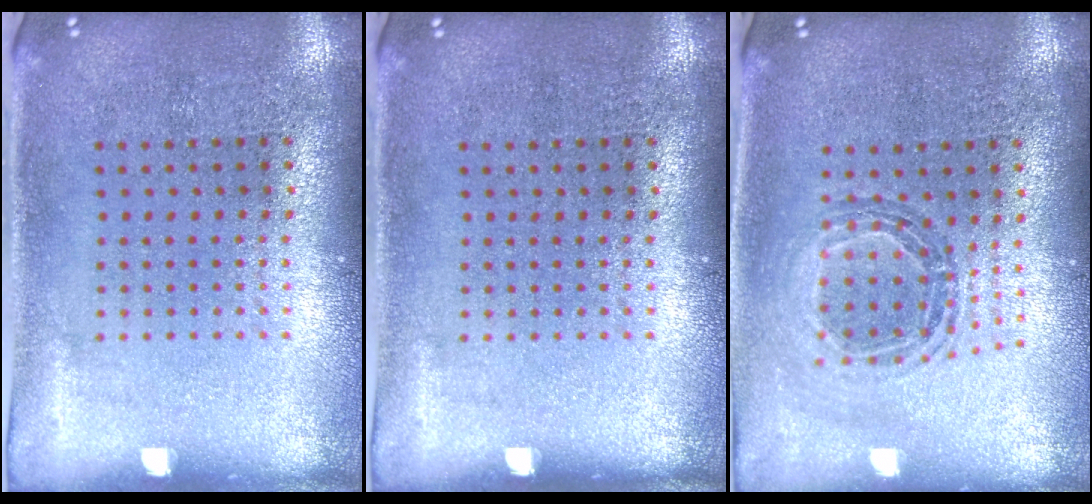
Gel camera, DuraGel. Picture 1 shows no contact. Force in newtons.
{"total": 0.0}
{"total": 0.8, "press": 0.8, "slide": 0.1}